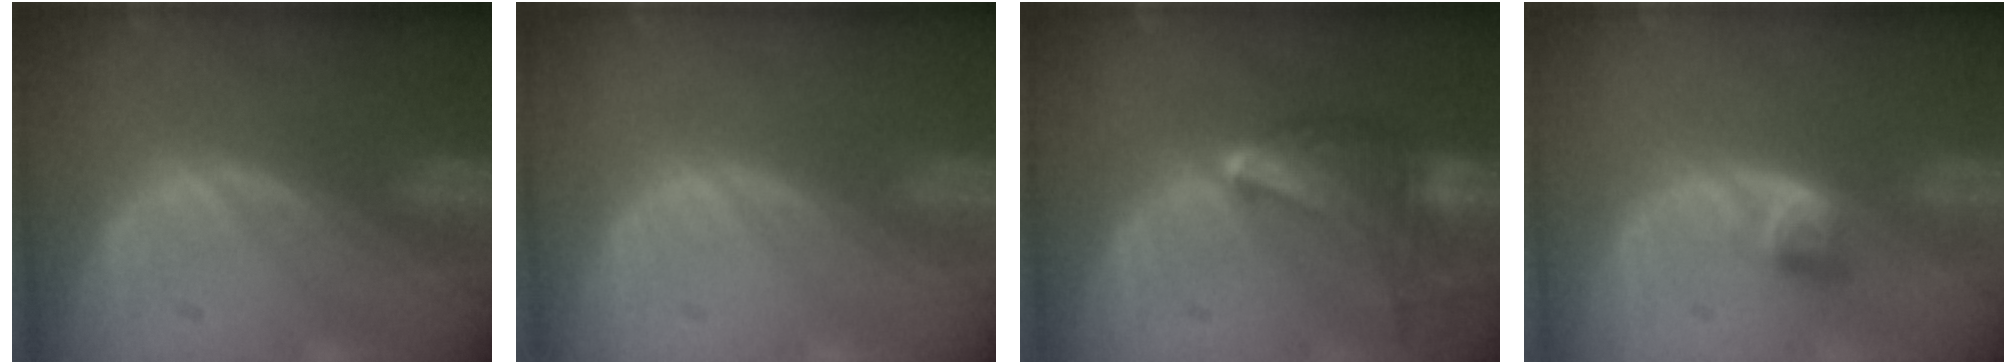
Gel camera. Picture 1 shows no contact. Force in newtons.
{"total": 0.0}
{"total": 9.6, "press": 8.5, "slide": 4.4}
{"total": 2.7, "press": 2.4, "slide": 1.1}